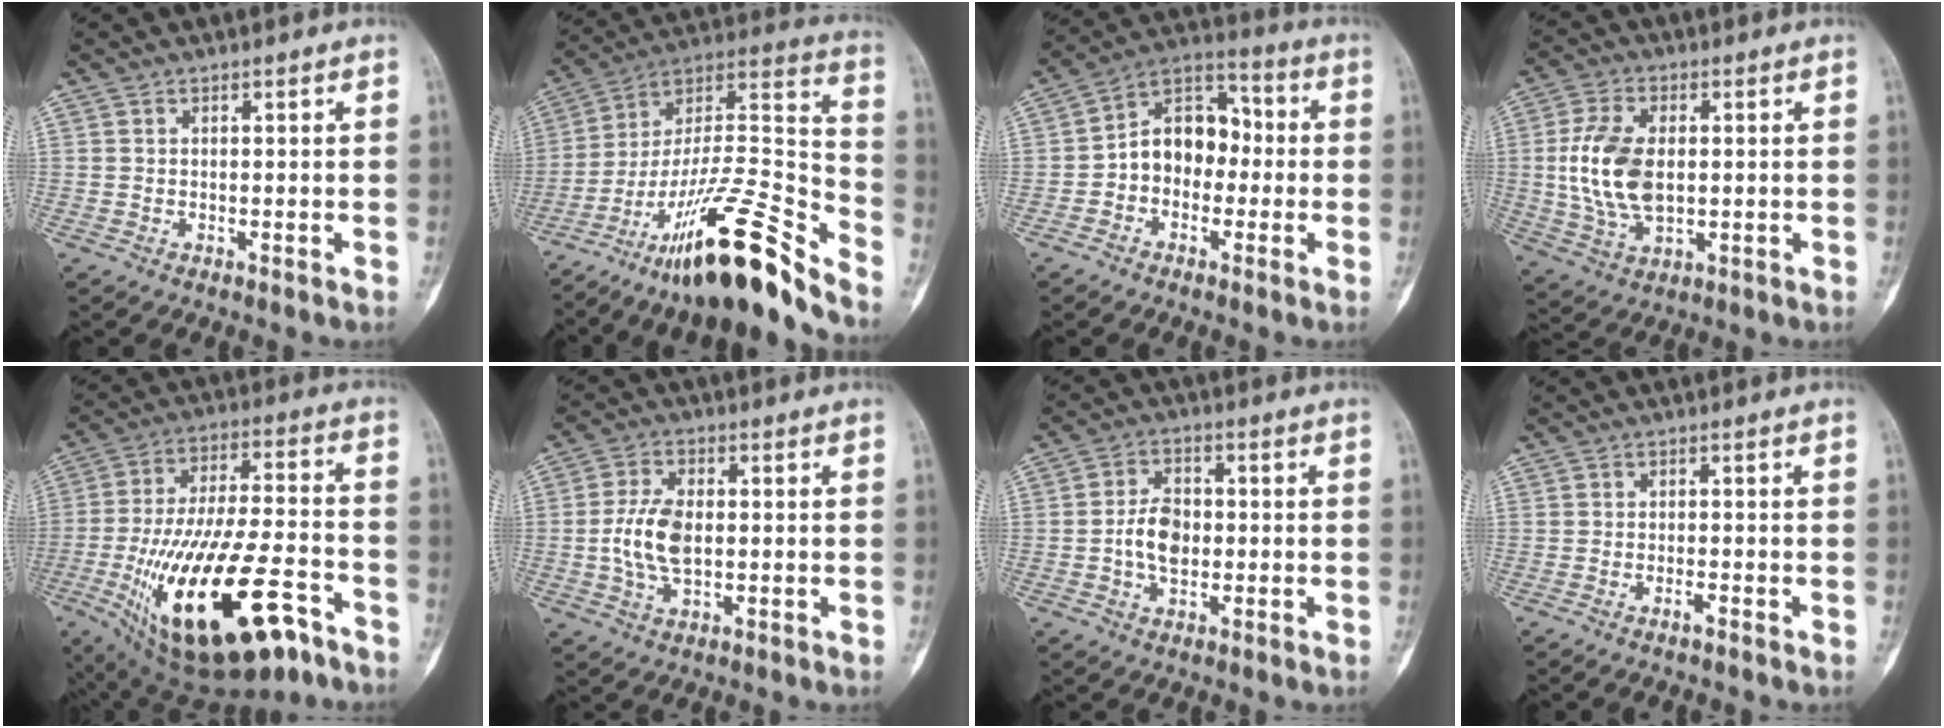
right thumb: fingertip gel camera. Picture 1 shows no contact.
{"total": 25.9, "force": [-18.2, 4.6, 17.8], "torque": [-0.276, 0.099, -0.312]}
{"total": 11.2, "force": [-1.2, 8.4, 7.4], "torque": [-0.080, 0.048, -0.038]}
{"total": 12.8, "force": [0.5, 7.5, 10.3], "torque": [-0.200, -0.003, 0.017]}
{"total": 28.2, "force": [-13.0, 11.1, 22.4], "torque": [-0.406, 0.046, -0.203]}
{"total": 8.6, "force": [-0.4, 4.9, 7.1], "torque": [-0.145, 0.005, -0.007]}
{"total": 6.8, "force": [-0.8, 4.5, 5.1], "torque": [-0.079, 0.013, -0.018]}
{"total": 1.3, "force": [-0.9, 0.3, 0.8], "torque": [-0.015, 0.006, -0.018]}